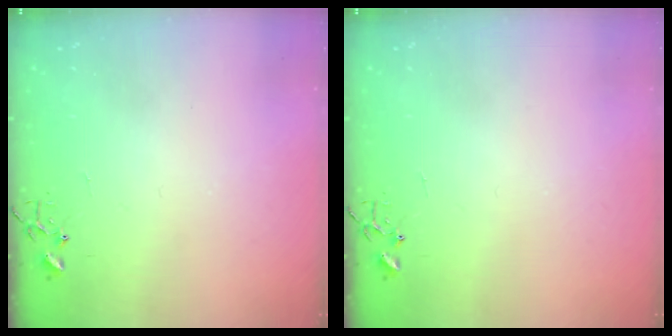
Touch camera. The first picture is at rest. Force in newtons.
{"total": 0.0}